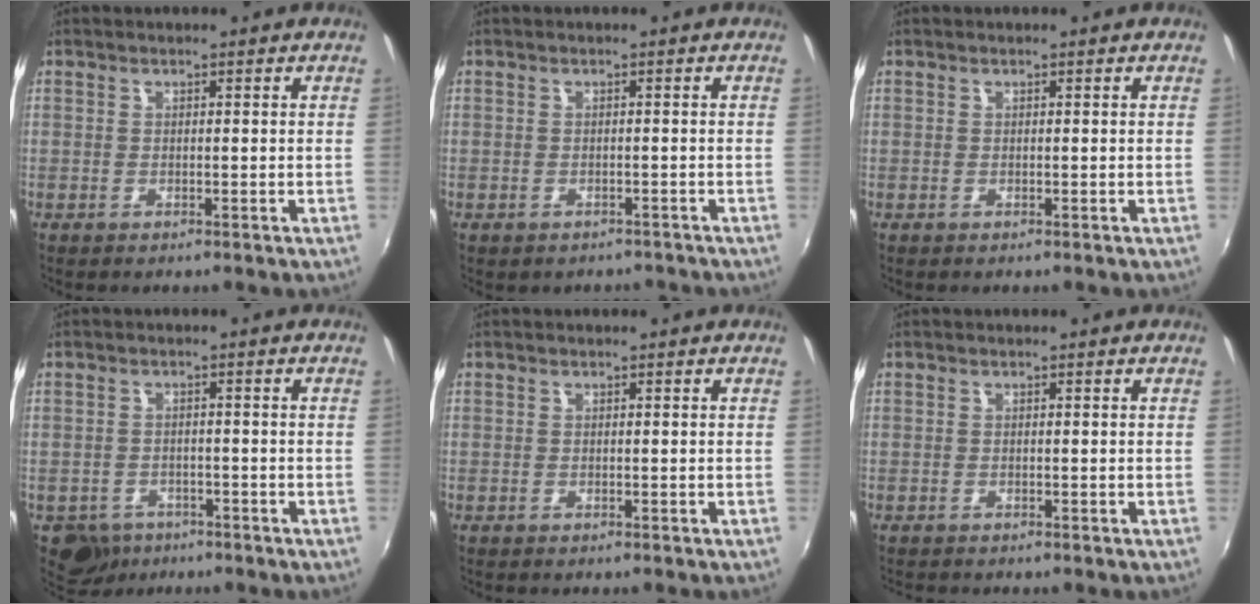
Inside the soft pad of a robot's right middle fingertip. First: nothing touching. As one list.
[{"total": 3.6, "force": [-3.0, 1.7, 1.1], "torque": [-0.023, -0.008, -0.032]}, {"total": 0.0}, {"total": 5.8, "force": [-3.7, 4.2, 1.4], "torque": [-0.046, -0.005, -0.056]}, {"total": 0.0}, {"total": 0.8, "force": [-0.8, 0.0, 0.2], "torque": [-0.005, -0.004, -0.012]}]